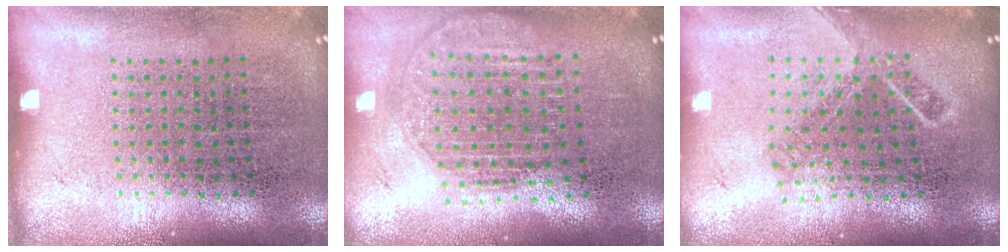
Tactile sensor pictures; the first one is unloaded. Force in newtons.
{"total": 1.8, "press": 1.5, "slide": 1.0}
{"total": 1.8, "press": 1.3, "slide": 1.3}